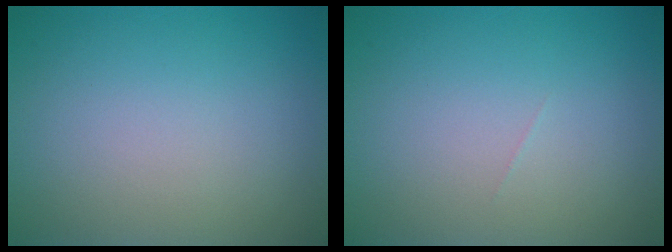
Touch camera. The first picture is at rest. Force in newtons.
{"total": 0.0}